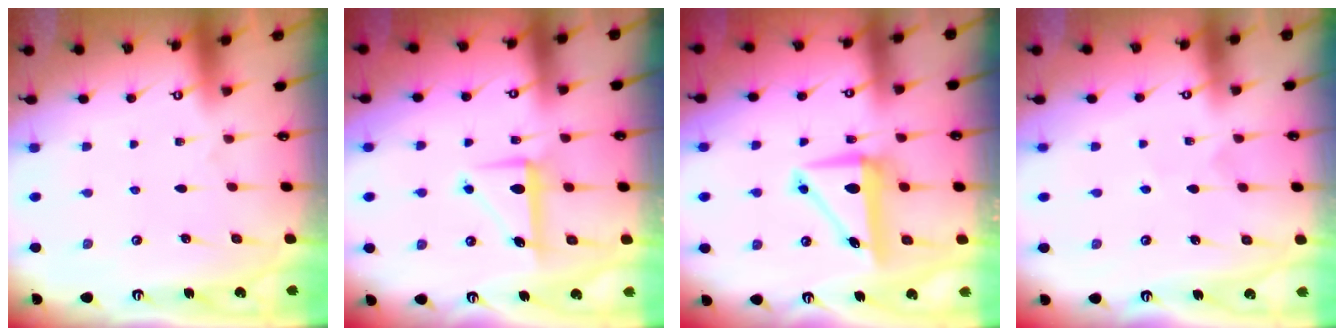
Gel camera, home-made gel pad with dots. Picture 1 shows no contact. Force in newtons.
{"total": 7.7, "press": 7.6, "slide": 1.2}
{"total": 7.5, "press": 7.3, "slide": 1.8}
{"total": 2.8, "press": 2.6, "slide": 1.0}